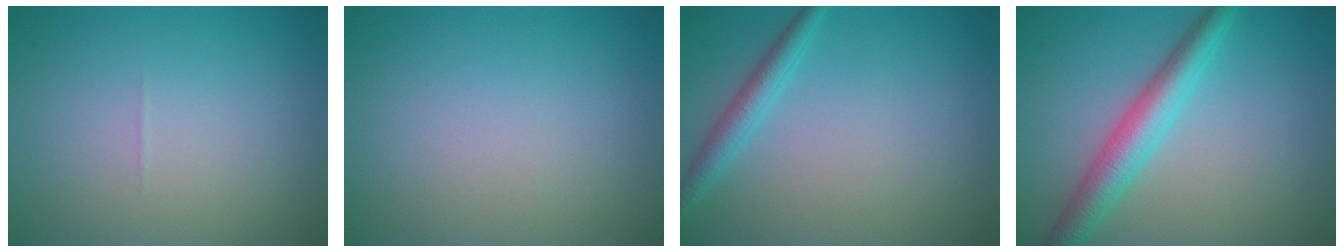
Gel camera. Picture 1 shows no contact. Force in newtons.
{"total": 0.0}
{"total": 2.2, "press": 2.2, "slide": 0.1}
{"total": 4.4, "press": 4.4, "slide": 0.1}